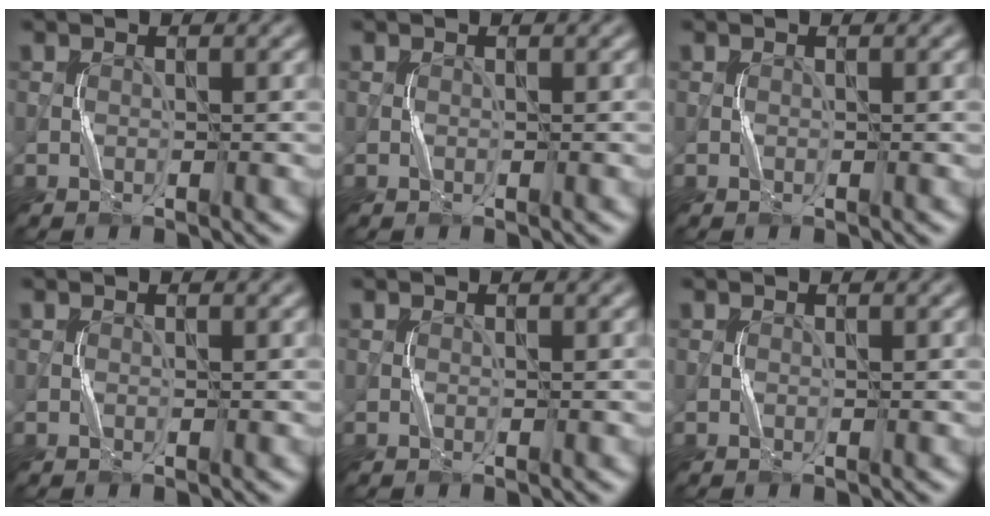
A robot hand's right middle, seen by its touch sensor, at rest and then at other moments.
{"total": 0.0}
{"total": 0.0}
{"total": 0.0}
{"total": 0.0}
{"total": 0.0}